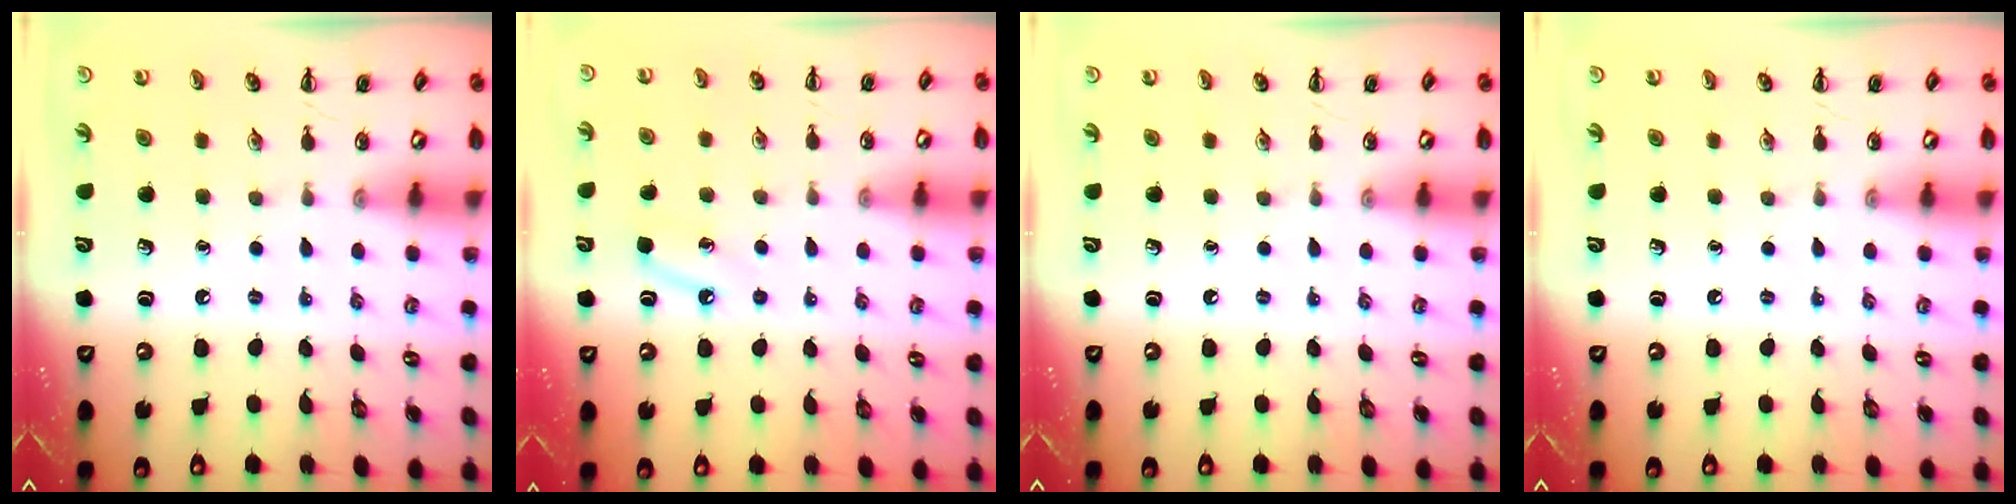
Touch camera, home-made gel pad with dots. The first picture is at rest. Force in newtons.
{"total": 4.3, "press": 4.0, "slide": 1.6}
{"total": 0.0}
{"total": 0.0}